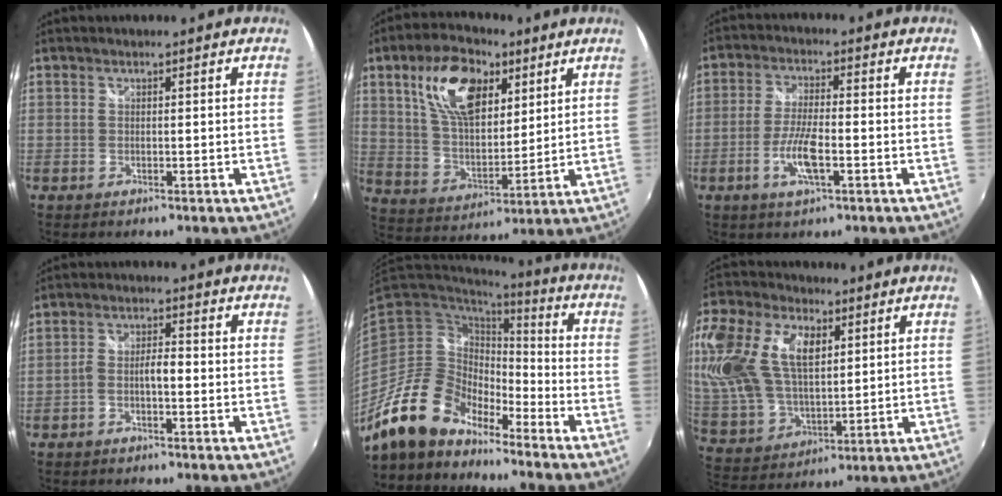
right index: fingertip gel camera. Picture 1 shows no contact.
{"total": 16.1, "force": [7.4, 8.6, 11.5], "torque": [-0.217, 0.019, 0.139]}
{"total": 7.1, "force": [-2.7, 1.7, 6.4], "torque": [-0.133, -0.003, -0.054]}
{"total": 3.4, "force": [-1.7, 1.0, 2.8], "torque": [-0.060, 0.011, -0.031]}
{"total": 15.6, "force": [-12.4, 6.7, 6.7], "torque": [-0.134, 0.006, -0.233]}
{"total": 27.0, "force": [9.2, 16.5, 19.3], "torque": [-0.450, 0.058, 0.177]}